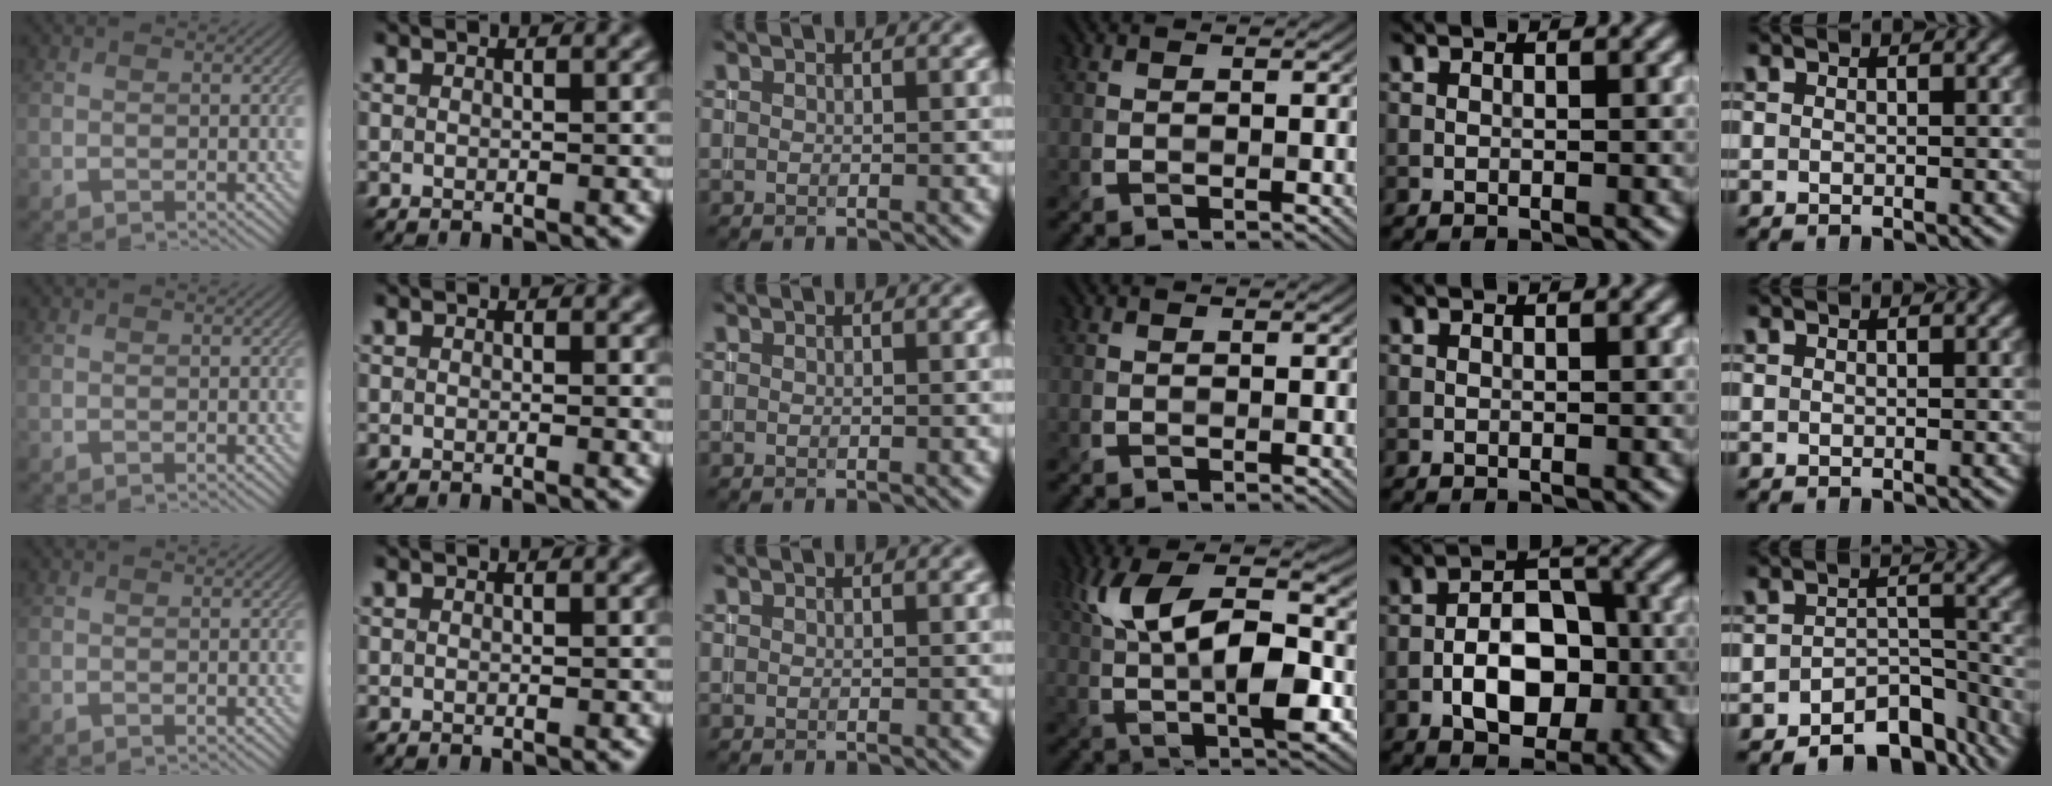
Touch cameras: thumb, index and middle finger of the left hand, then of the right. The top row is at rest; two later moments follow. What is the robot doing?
{"motion": "insert", "object": "backpack"}